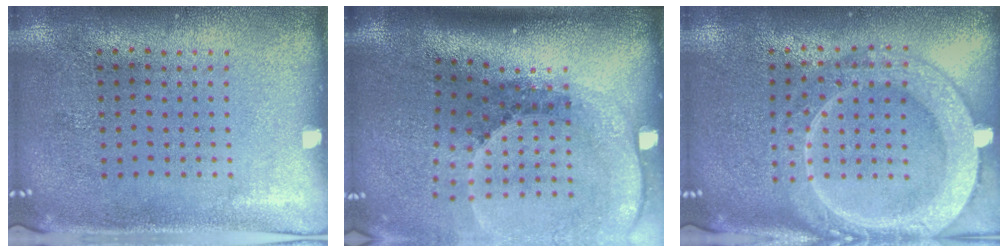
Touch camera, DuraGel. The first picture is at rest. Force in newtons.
{"total": 2.7, "press": 1.9, "slide": 2.0}
{"total": 4.0, "press": 4.0, "slide": 0.4}